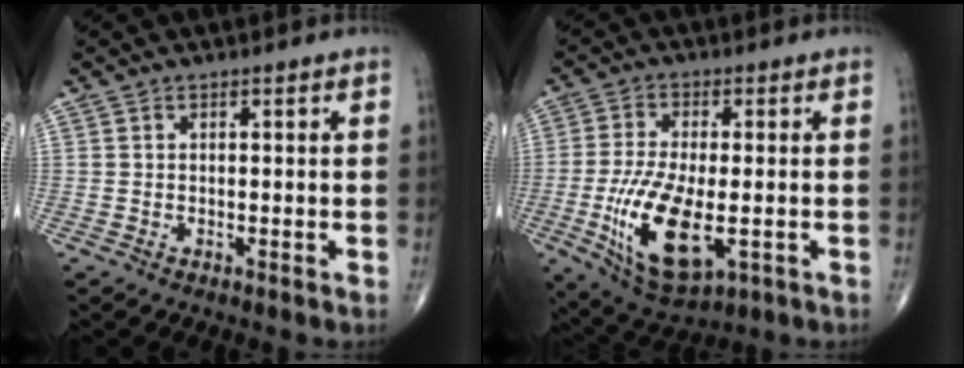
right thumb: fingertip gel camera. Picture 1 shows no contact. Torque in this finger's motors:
{"motor_torque": [2.61, 2.40, 1.37, -0.36, 0.49]}